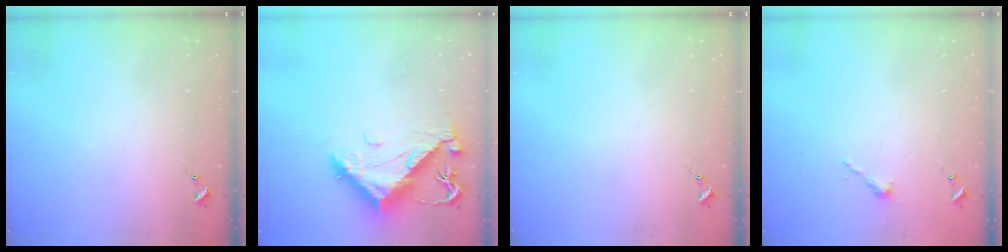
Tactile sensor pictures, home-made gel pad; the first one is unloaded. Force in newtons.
{"total": 12.3, "press": 12.2, "slide": 1.5}
{"total": 0.0}
{"total": 2.5, "press": 2.5, "slide": 0.2}